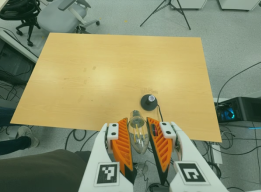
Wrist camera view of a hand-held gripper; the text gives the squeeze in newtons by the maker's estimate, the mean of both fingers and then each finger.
{"total": 10.6, "left": 9.7, "right": 11.5}